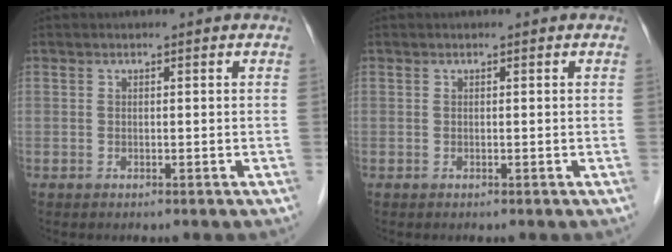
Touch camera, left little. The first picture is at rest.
{"total": 0.0}